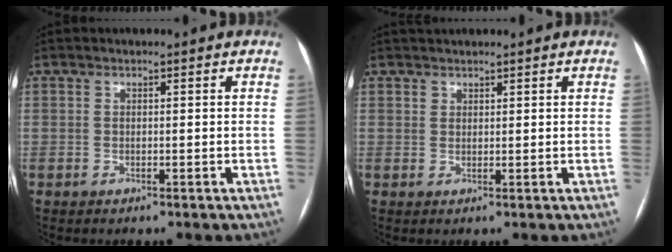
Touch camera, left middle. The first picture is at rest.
{"total": 1.9, "force": [1.8, 0.6, 0.3], "torque": [-0.002, 0.015, 0.032]}